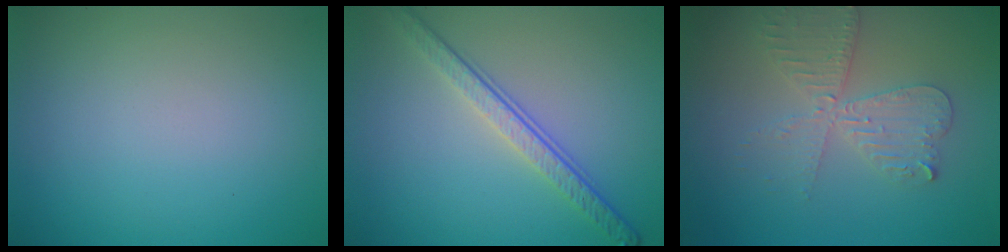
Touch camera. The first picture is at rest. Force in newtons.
{"total": 4.3, "press": 3.0, "slide": 3.1}
{"total": 4.1, "press": 3.5, "slide": 2.1}